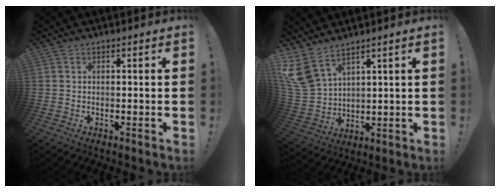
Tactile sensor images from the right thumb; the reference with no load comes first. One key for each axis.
{"total": 10.3, "fx": 7.5, "fy": 4.7, "fz": 5.3, "tx": -0.128, "ty": -0.045, "tz": 0.148}